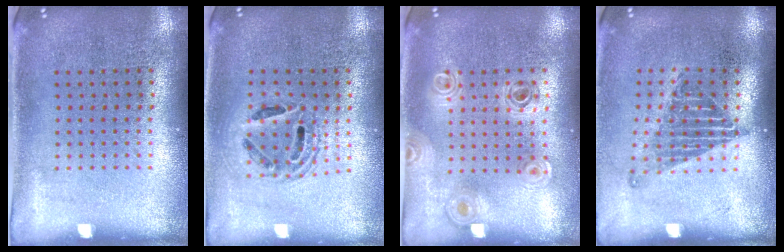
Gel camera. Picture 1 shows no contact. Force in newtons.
{"total": 1.4, "press": 1.2, "slide": 0.6}
{"total": 0.9, "press": 0.9, "slide": 0.1}
{"total": 1.3, "press": 1.1, "slide": 0.8}